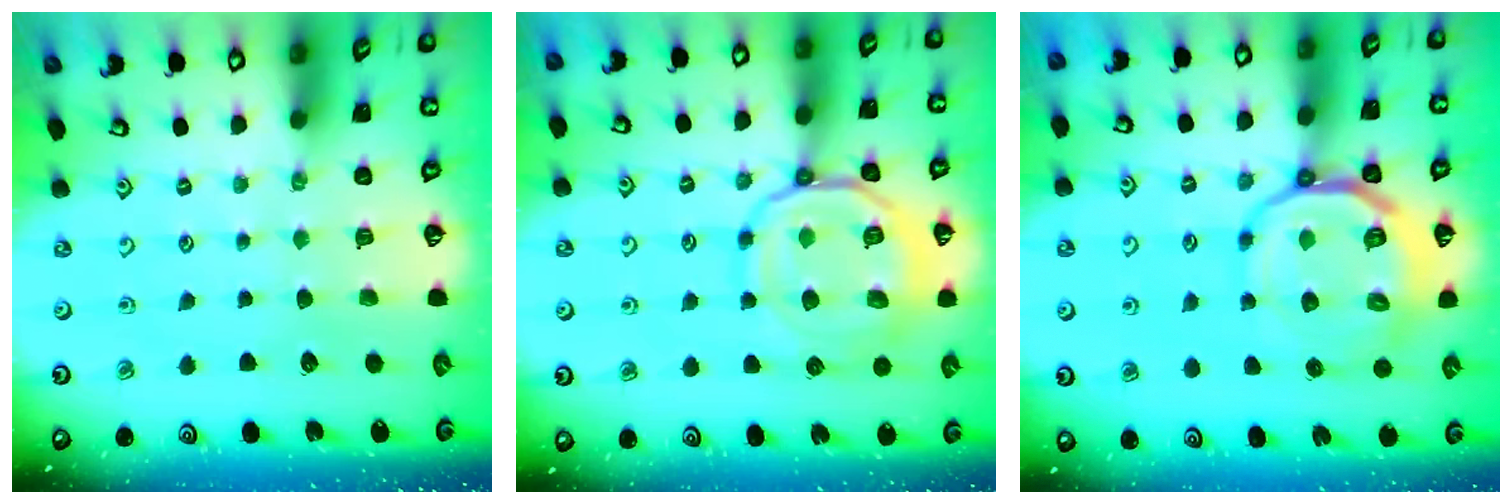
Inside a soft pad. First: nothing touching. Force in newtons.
{"total": 15.3, "press": 15.3, "slide": 1.4}
{"total": 13.9, "press": 13.7, "slide": 2.6}